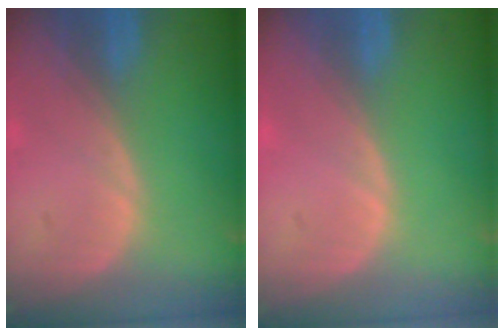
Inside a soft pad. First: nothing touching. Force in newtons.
{"total": 0.0}